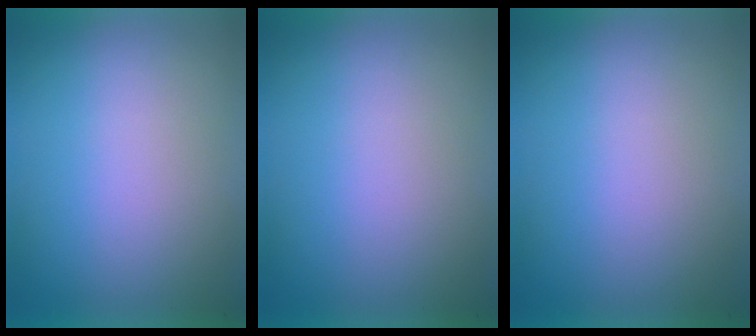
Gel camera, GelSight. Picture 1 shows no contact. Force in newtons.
{"total": 0.0}
{"total": 0.0}